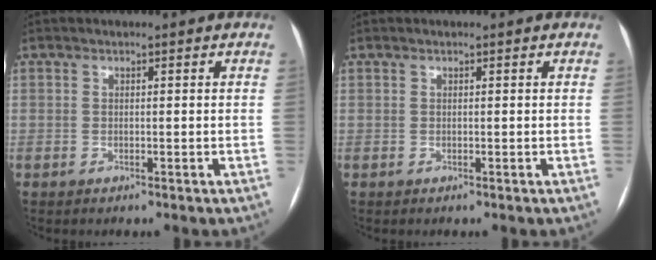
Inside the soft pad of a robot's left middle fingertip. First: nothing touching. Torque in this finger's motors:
{"motor_torque": [0.01, 0.00, -0.25, -0.21]}